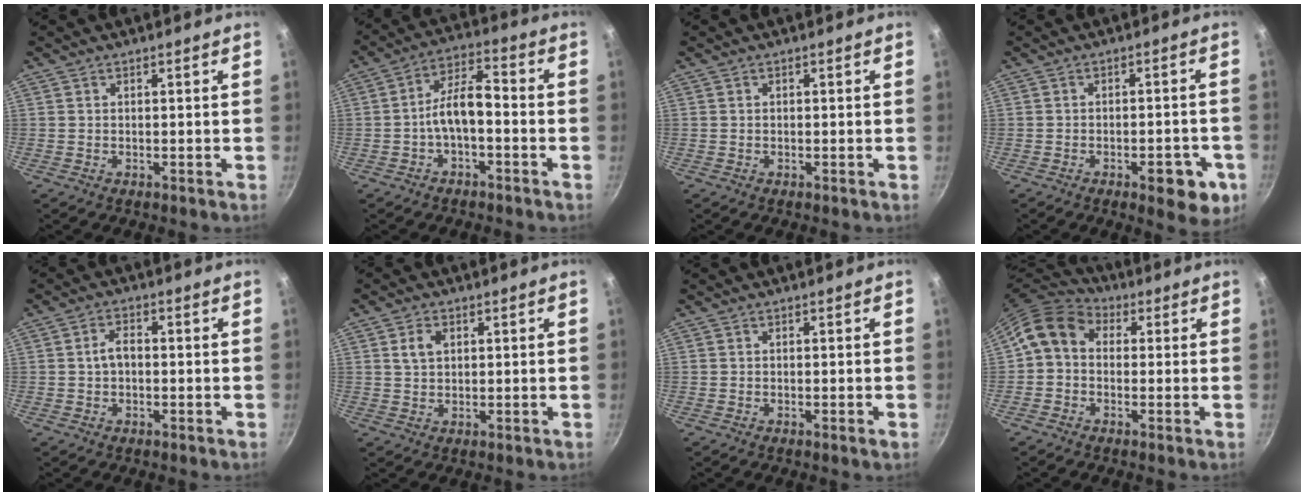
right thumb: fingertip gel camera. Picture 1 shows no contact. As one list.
[{"total": 8.1, "force": [-1.8, 3.8, 6.9], "torque": [-0.121, 0.043, -0.040]}, {"total": 0.0}, {"total": 7.9, "force": [-3.7, 3.2, 6.3], "torque": [-0.059, 0.017, -0.042]}, {"total": 3.2, "force": [-0.2, 2.1, 2.5], "torque": [-0.038, 0.014, -0.008]}, {"total": 3.6, "force": [1.2, 2.4, 2.3], "torque": [-0.038, -0.001, 0.024]}, {"total": 0.7, "force": [-0.3, 0.0, 0.7], "torque": [-0.009, -0.002, -0.005]}, {"total": 9.5, "force": [0.7, 7.5, 5.9], "torque": [-0.098, 0.029, -0.007]}]